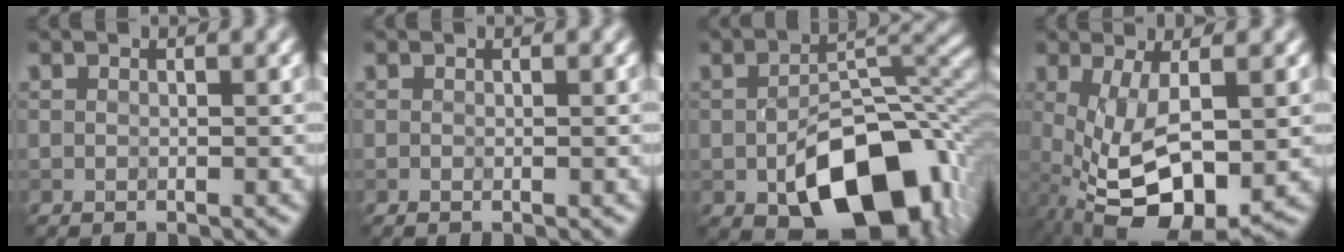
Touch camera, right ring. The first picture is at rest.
{"total": 0.0}
{"total": 12.5, "force": [-4.7, 7.2, 9.1], "torque": [-0.143, -0.018, -0.054]}
{"total": 8.8, "force": [-2.4, 3.1, 7.8], "torque": [-0.156, -0.009, -0.034]}